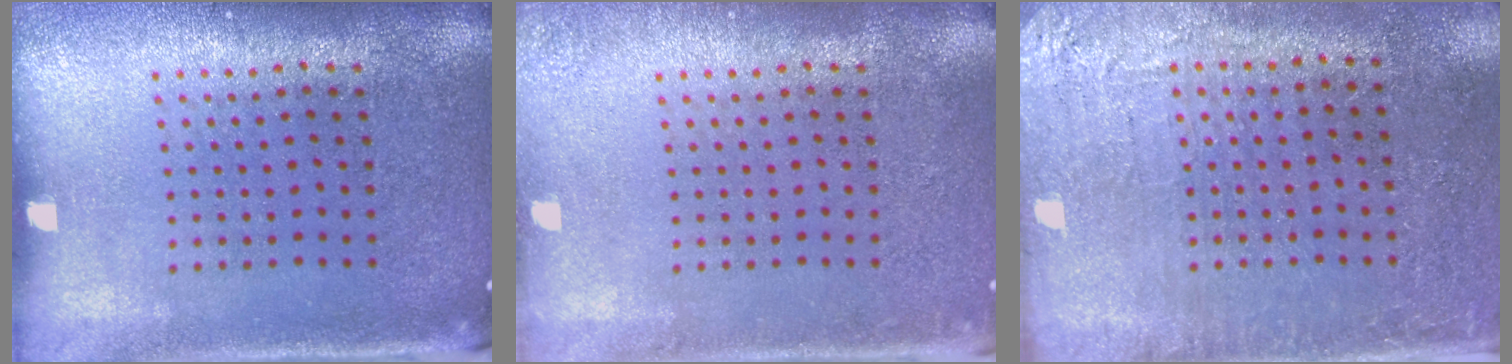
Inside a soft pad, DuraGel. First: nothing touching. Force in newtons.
{"total": 1.1, "press": 1.1, "slide": 0.1}
{"total": 2.8, "press": 2.7, "slide": 0.7}